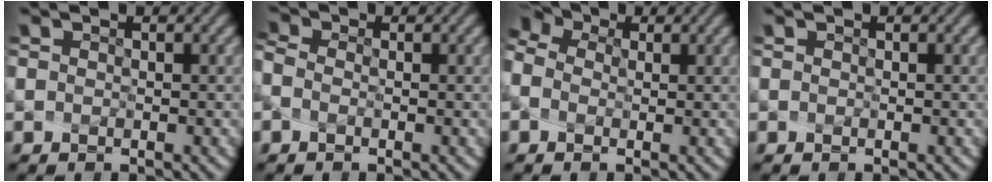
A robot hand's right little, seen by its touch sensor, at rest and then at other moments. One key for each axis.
{"total": 1.2, "fx": -0.6, "fy": 0.6, "fz": 0.8, "tx": -0.027, "ty": 0.000, "tz": -0.017}
{"total": 4.2, "fx": 0.0, "fy": 3.0, "fz": 2.9, "tx": -0.084, "ty": 0.013, "tz": -0.006}
{"total": 0.0}